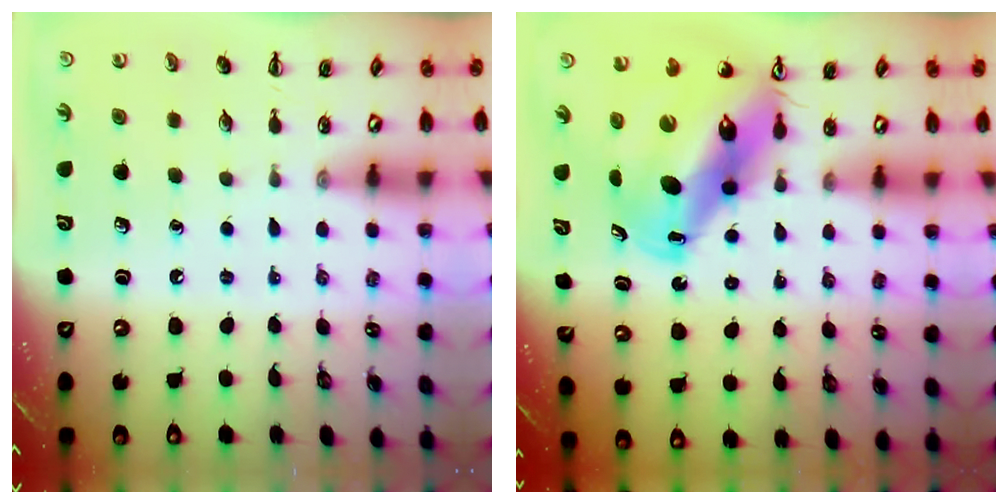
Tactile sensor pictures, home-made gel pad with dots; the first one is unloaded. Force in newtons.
{"total": 16.7, "press": 15.9, "slide": 5.1}